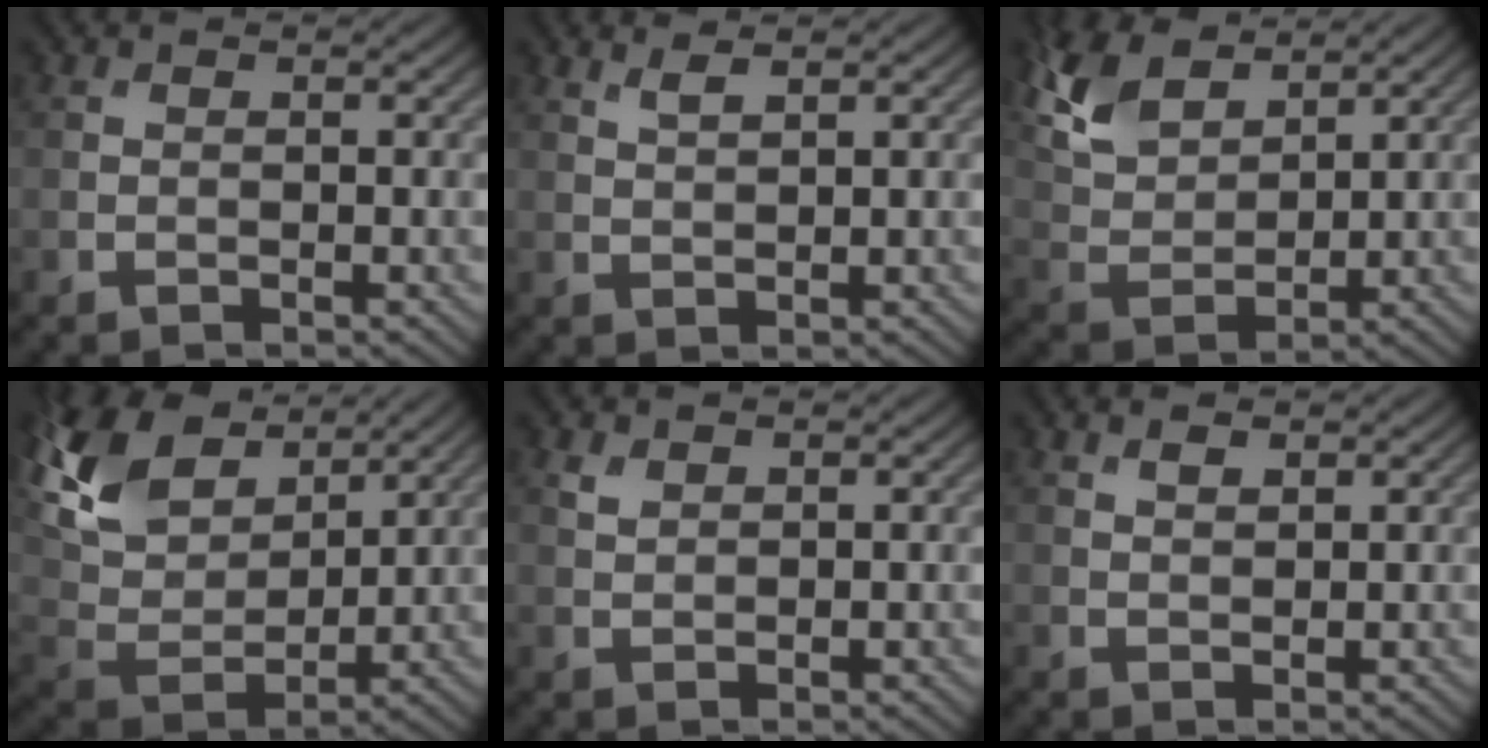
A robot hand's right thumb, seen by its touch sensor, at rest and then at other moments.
{"total": 1.7, "force": [1.3, 0.3, 1.0], "torque": [-0.027, 0.001, 0.029]}
{"total": 8.5, "force": [5.8, 4.0, 4.8], "torque": [-0.133, 0.010, 0.125]}
{"total": 12.9, "force": [8.3, 6.4, 7.5], "torque": [-0.212, 0.030, 0.157]}
{"total": 1.2, "force": [0.9, 0.6, 0.6], "torque": [-0.018, -0.001, 0.020]}
{"total": 1.4, "force": [1.0, 0.5, 0.8], "torque": [-0.021, 0.000, 0.022]}